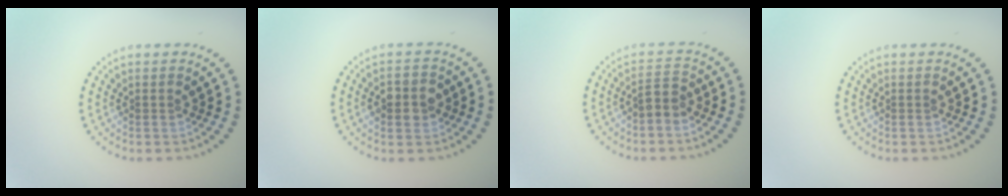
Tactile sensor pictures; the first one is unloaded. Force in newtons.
{"total": 3.0, "press": 3.0, "slide": 0.1}
{"total": 1.7, "press": 1.6, "slide": 0.8}
{"total": 0.0}